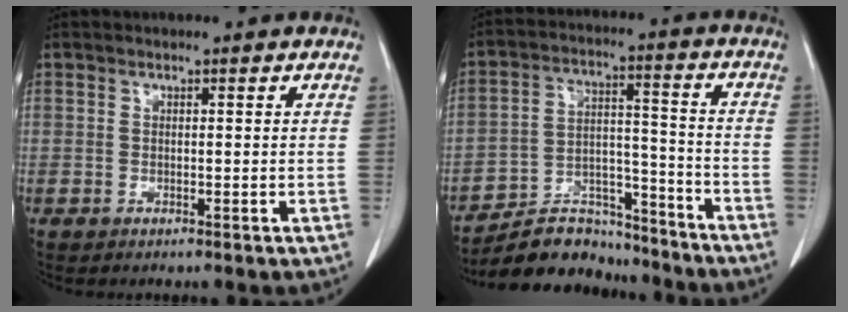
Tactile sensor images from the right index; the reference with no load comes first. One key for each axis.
{"total": 12.1, "fx": -11.3, "fy": 4.1, "fz": 1.5, "tx": -0.019, "ty": 0.044, "tz": -0.189}